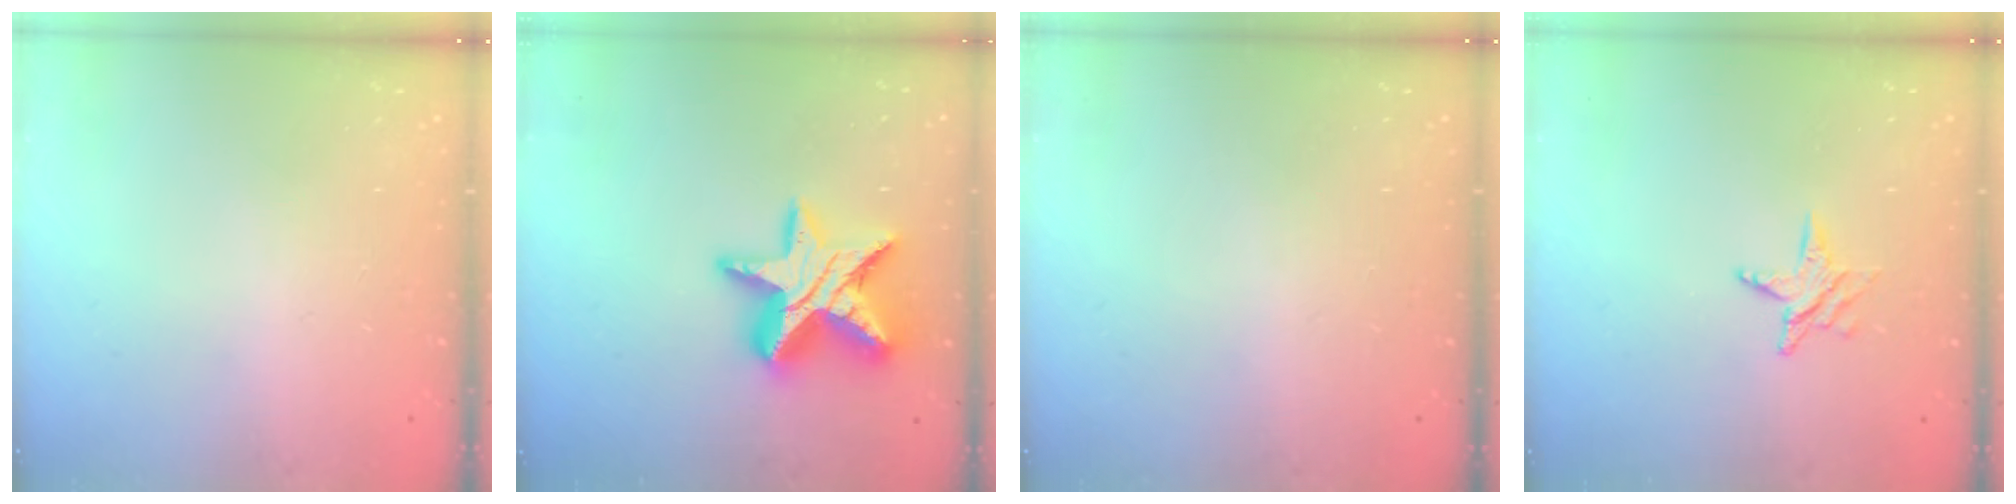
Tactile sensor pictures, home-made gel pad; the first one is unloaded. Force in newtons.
{"total": 17.2, "press": 17.2, "slide": 1.2}
{"total": 0.0}
{"total": 4.7, "press": 4.7, "slide": 0.5}